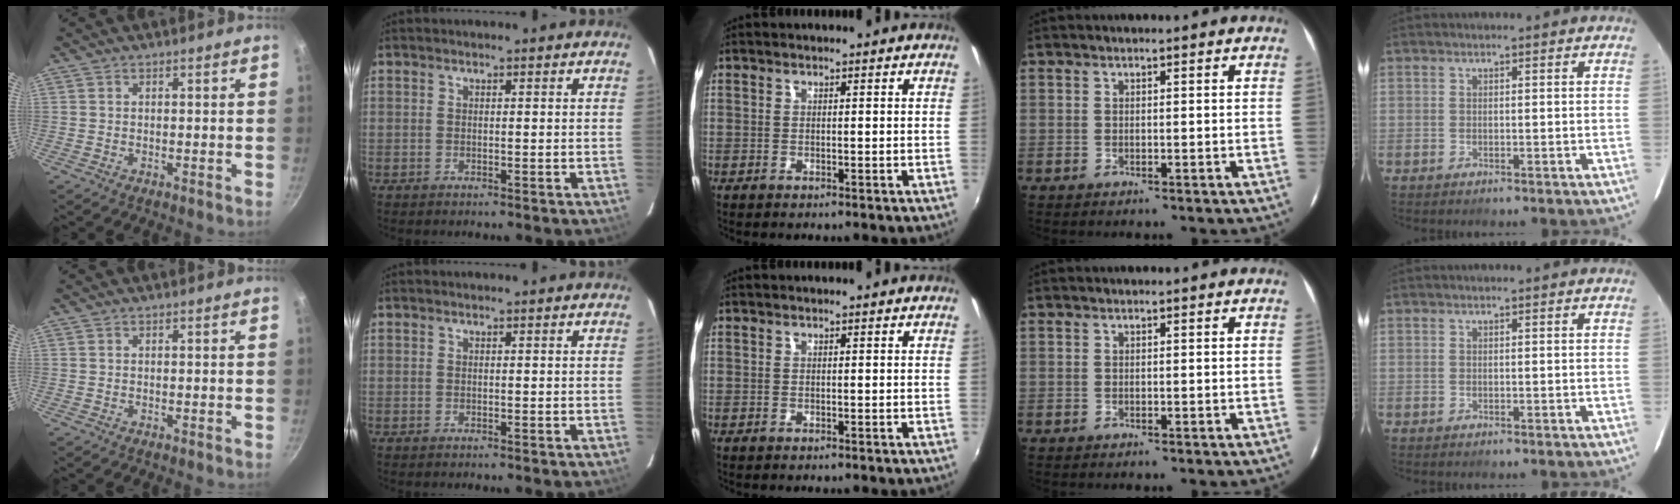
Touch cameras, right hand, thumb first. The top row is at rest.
{}